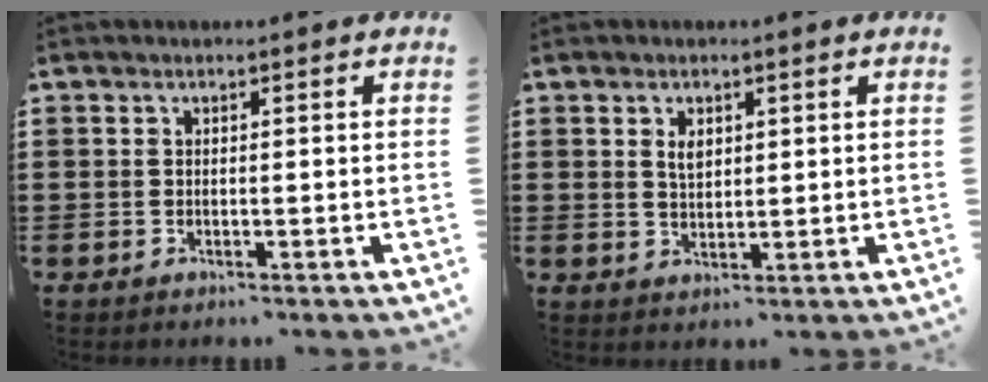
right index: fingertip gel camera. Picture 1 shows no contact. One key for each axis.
{"total": 2.3, "fx": 0.9, "fy": 1.3, "fz": 1.6, "tx": -0.027, "ty": 0.001, "tz": 0.015}